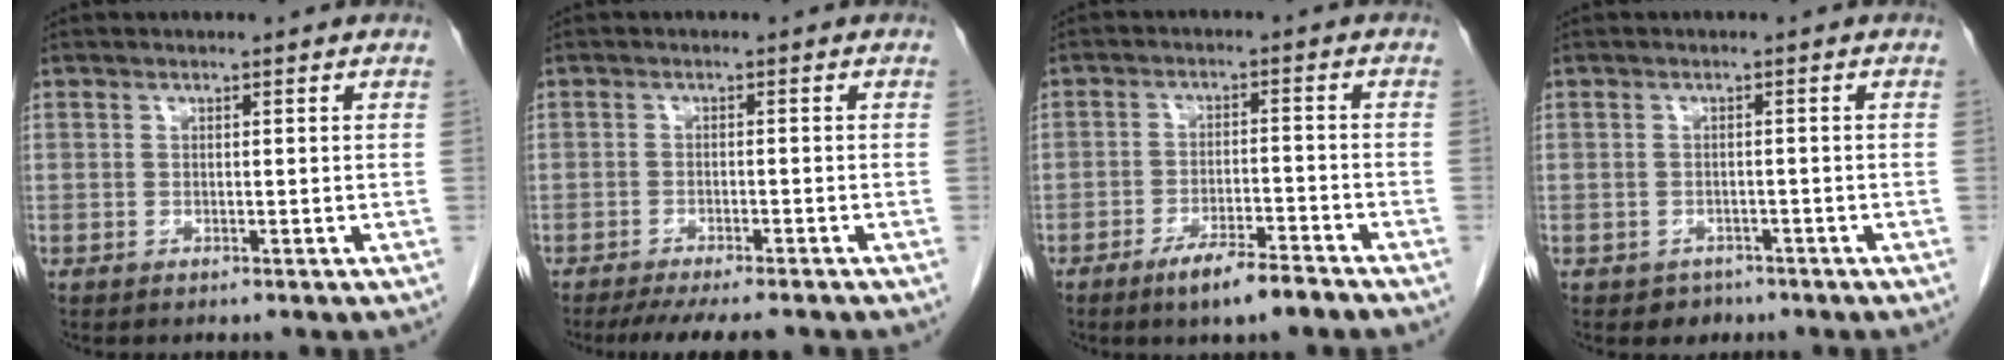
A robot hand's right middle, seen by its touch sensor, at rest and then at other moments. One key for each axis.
{"total": 8.6, "fx": -7.3, "fy": 1.1, "fz": 4.4, "tx": -0.055, "ty": -0.012, "tz": -0.105}
{"total": 6.5, "fx": -4.7, "fy": 0.6, "fz": 4.4, "tx": -0.077, "ty": -0.007, "tz": -0.078}
{"total": 2.0, "fx": -1.3, "fy": 1.5, "fz": 0.1, "tx": -0.008, "ty": 0.006, "tz": -0.015}